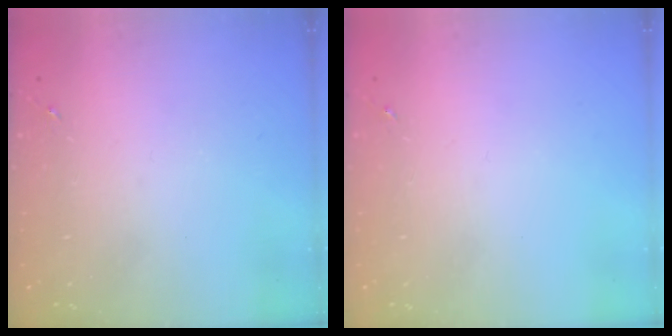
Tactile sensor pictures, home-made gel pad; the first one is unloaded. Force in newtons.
{"total": 0.0}